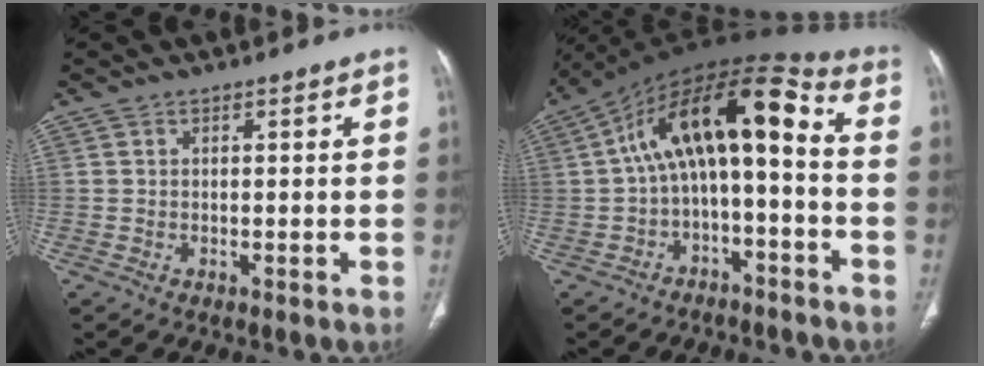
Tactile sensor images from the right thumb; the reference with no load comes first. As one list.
[{"total": 16.2, "force": [-1.1, 6.9, 14.6], "torque": [-0.226, 0.091, -0.021]}]